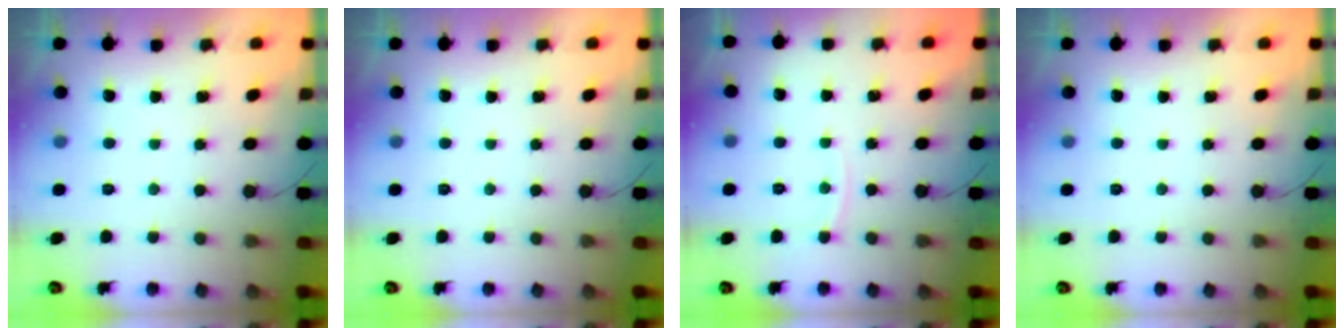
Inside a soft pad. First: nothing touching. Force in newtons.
{"total": 0.0}
{"total": 3.2, "press": 3.2, "slide": 0.1}
{"total": 0.0}